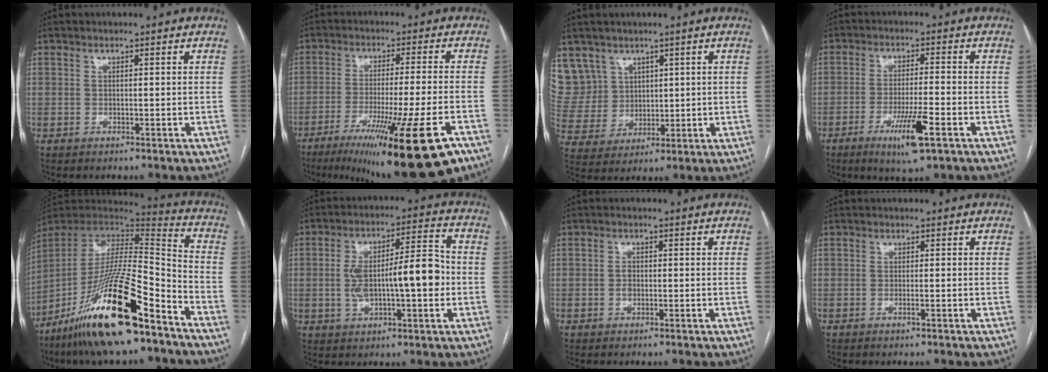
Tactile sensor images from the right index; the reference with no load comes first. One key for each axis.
{"total": 20.1, "fx": -12.4, "fy": 0.4, "fz": 15.8, "tx": -0.192, "ty": -0.046, "tz": -0.190}
{"total": 10.4, "fx": 6.1, "fy": 8.4, "fz": 0.5, "tx": -0.028, "ty": 0.036, "tz": 0.145}
{"total": 8.1, "fx": -4.0, "fy": 0.4, "fz": 7.0, "tx": -0.126, "ty": -0.015, "tz": -0.063}
{"total": 25.1, "fx": -15.9, "fy": 3.6, "fz": 19.1, "tx": -0.359, "ty": -0.036, "tz": -0.285}
{"total": 12.5, "fx": -1.0, "fy": 3.5, "fz": 12.0, "tx": -0.206, "ty": 0.029, "tz": -0.010}
{"total": 1.3, "fx": -0.3, "fy": 1.0, "fz": 0.8, "tx": -0.014, "ty": 0.005, "tz": -0.002}
{"total": 0.6, "fx": -0.3, "fy": 0.0, "fz": 0.5, "tx": -0.012, "ty": 0.001, "tz": -0.002}